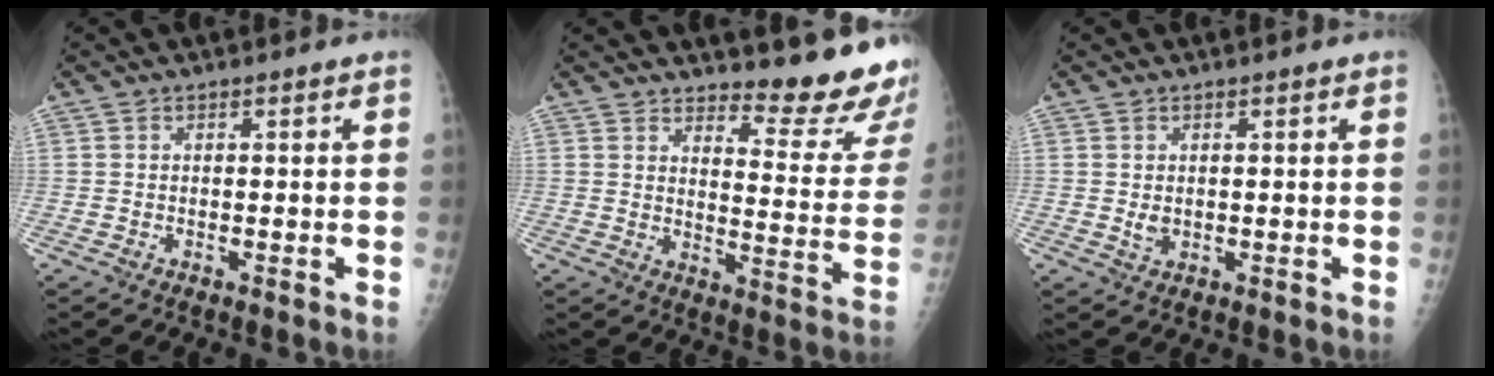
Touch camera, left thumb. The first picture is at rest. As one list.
[{"total": 15.3, "force": [13.6, 2.5, 6.6], "torque": [-0.052, -0.154, 0.164]}, {"total": 1.7, "force": [0.2, 1.2, 1.2], "torque": [-0.013, -0.004, 0.009]}]